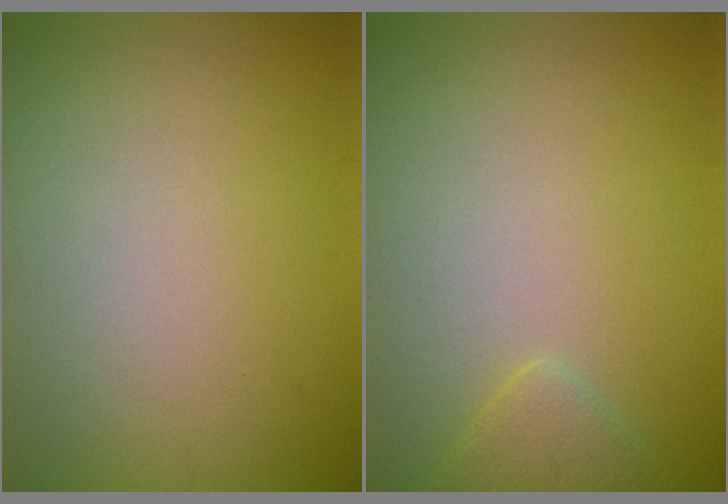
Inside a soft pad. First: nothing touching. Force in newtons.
{"total": 1.7, "press": 1.7, "slide": 0.1}